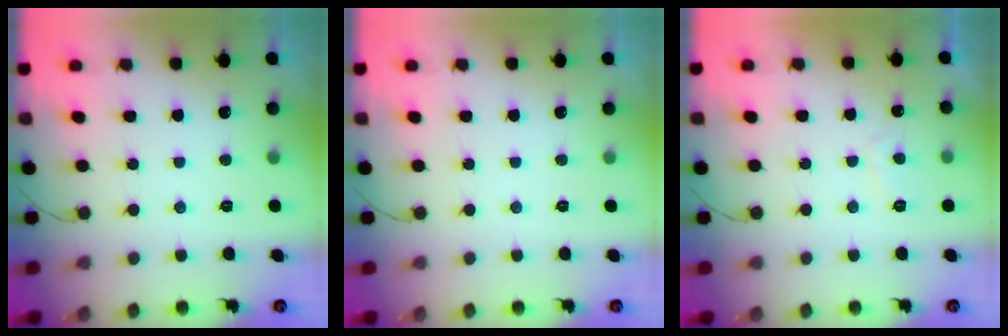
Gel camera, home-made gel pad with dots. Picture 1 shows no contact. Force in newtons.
{"total": 0.0}
{"total": 2.6, "press": 2.5, "slide": 0.8}